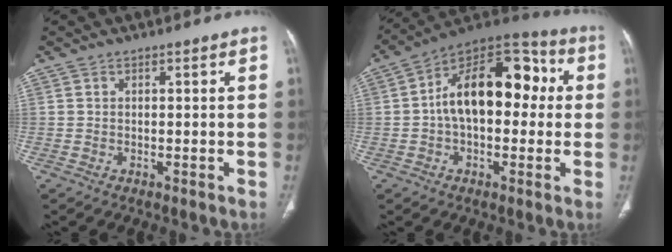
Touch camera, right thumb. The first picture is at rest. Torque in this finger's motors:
{"motor_torque": [2.08, 2.93, 1.73, -0.26, 0.21]}